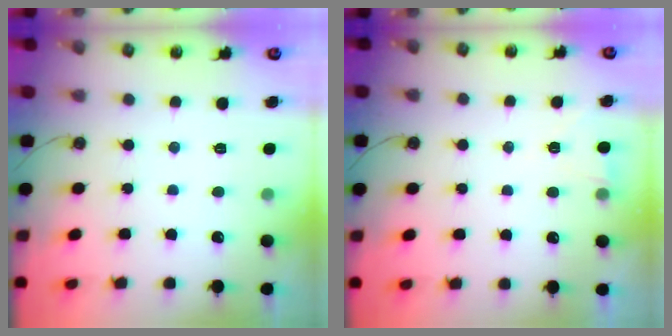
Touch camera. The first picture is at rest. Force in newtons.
{"total": 2.7, "press": 2.3, "slide": 1.5}